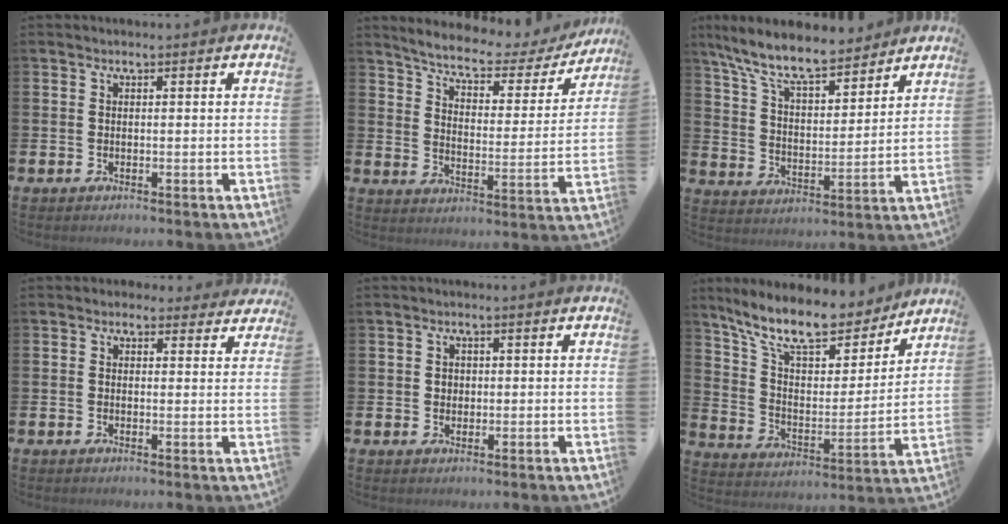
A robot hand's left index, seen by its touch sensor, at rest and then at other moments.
{"total": 6.2, "force": [5.6, 1.6, 2.4], "torque": [-0.070, -0.040, 0.088]}
{"total": 10.2, "force": [8.9, 2.6, 4.1], "torque": [-0.113, -0.053, 0.159]}
{"total": 1.8, "force": [1.5, 1.0, 0.0], "torque": [0.004, -0.004, 0.024]}
{"total": 1.3, "force": [0.3, 1.2, 0.5], "torque": [0.007, 0.002, 0.001]}
{"total": 12.7, "force": [10.8, 4.0, 5.4], "torque": [-0.140, -0.066, 0.189]}